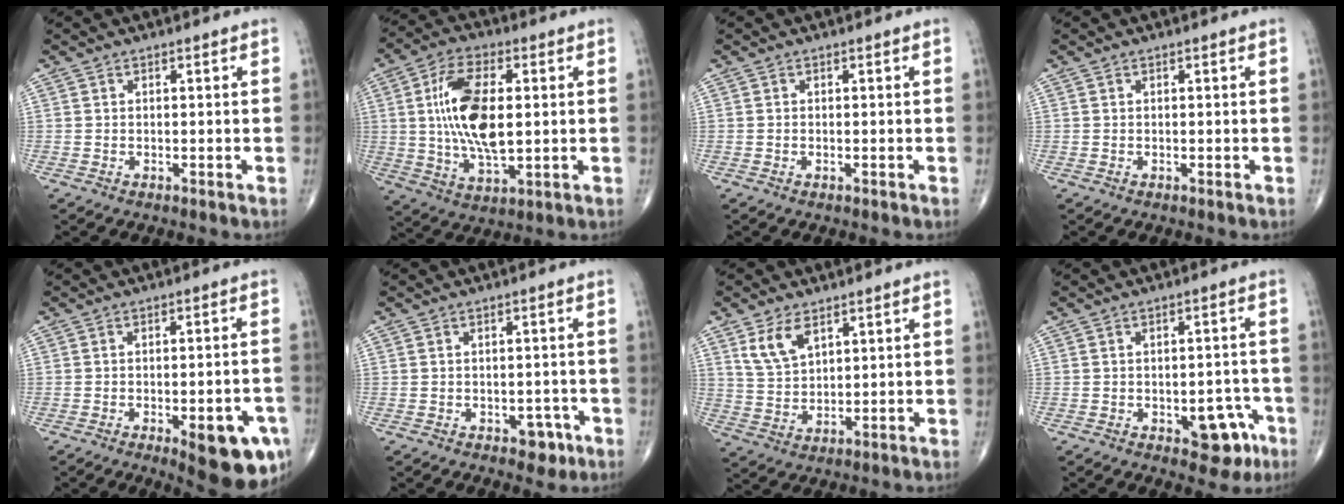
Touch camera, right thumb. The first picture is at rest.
{"total": 15.4, "force": [1.6, 7.2, 13.6], "torque": [-0.255, -0.006, 0.032]}
{"total": 0.0}
{"total": 0.0}
{"total": 13.5, "force": [-5.7, 4.6, 11.3], "torque": [-0.107, 0.016, -0.059]}
{"total": 3.8, "force": [-2.0, 2.4, 2.2], "torque": [-0.009, 0.012, -0.023]}
{"total": 6.5, "force": [3.6, 3.5, 4.1], "torque": [-0.071, -0.018, 0.079]}
{"total": 7.8, "force": [-3.4, 4.2, 5.6], "torque": [-0.039, 0.026, -0.037]}